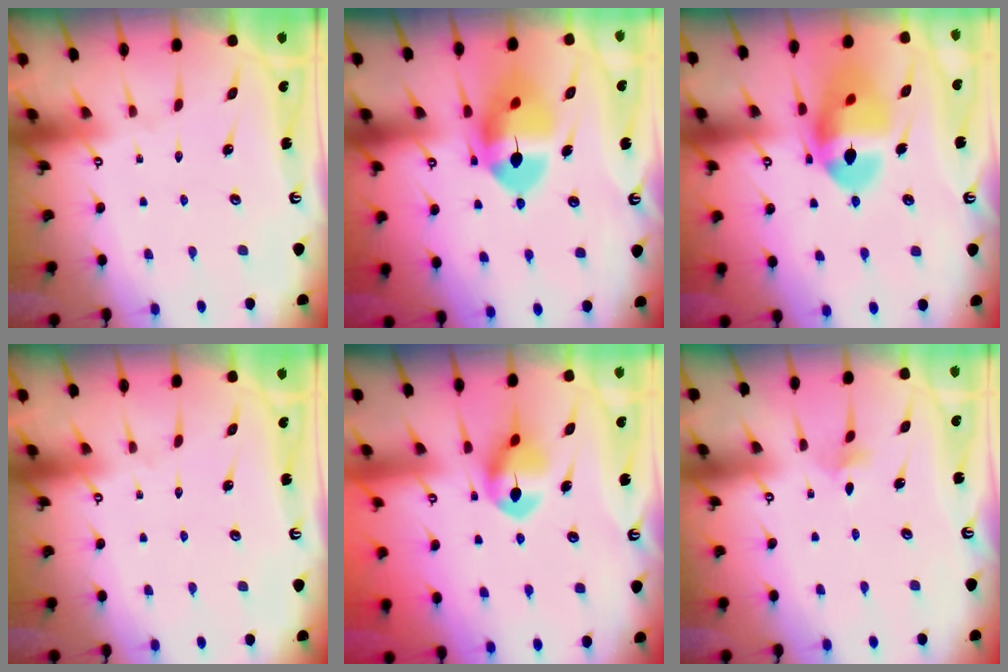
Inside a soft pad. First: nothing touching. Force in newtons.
{"total": 12.4, "press": 12.2, "slide": 2.2}
{"total": 16.3, "press": 16.2, "slide": 2.0}
{"total": 0.0}
{"total": 9.7, "press": 9.7, "slide": 0.5}
{"total": 2.6, "press": 2.6, "slide": 0.5}